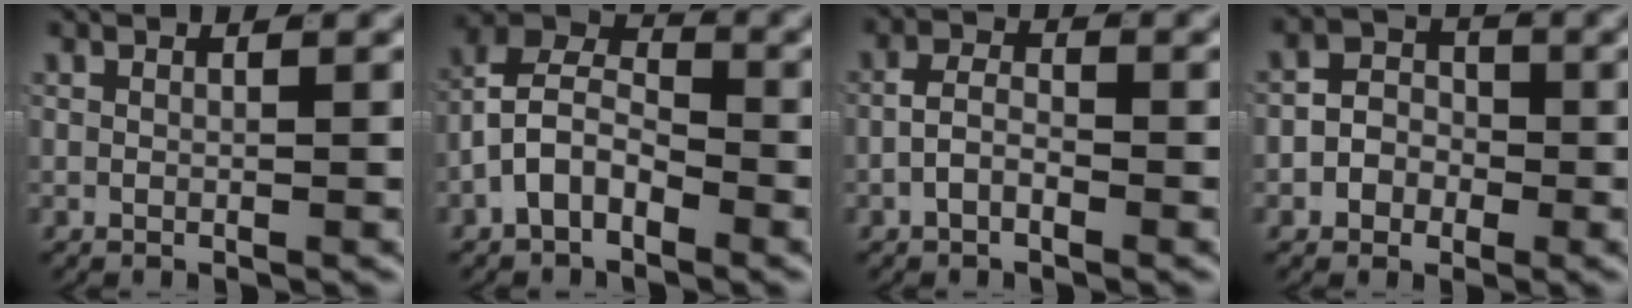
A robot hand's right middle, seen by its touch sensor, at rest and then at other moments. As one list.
[{"total": 7.7, "force": [-0.3, 6.2, 4.6], "torque": [-0.074, 0.001, -0.029]}, {"total": 2.0, "force": [-1.0, 1.1, 1.3], "torque": [-0.017, -0.001, -0.023]}, {"total": 4.0, "force": [-1.1, 3.6, 1.4], "torque": [-0.012, -0.003, -0.029]}]